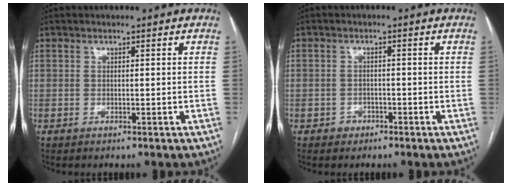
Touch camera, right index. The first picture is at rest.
{"total": 2.0, "force": [-1.1, 1.6, 0.1], "torque": [0.005, 0.009, -0.021]}